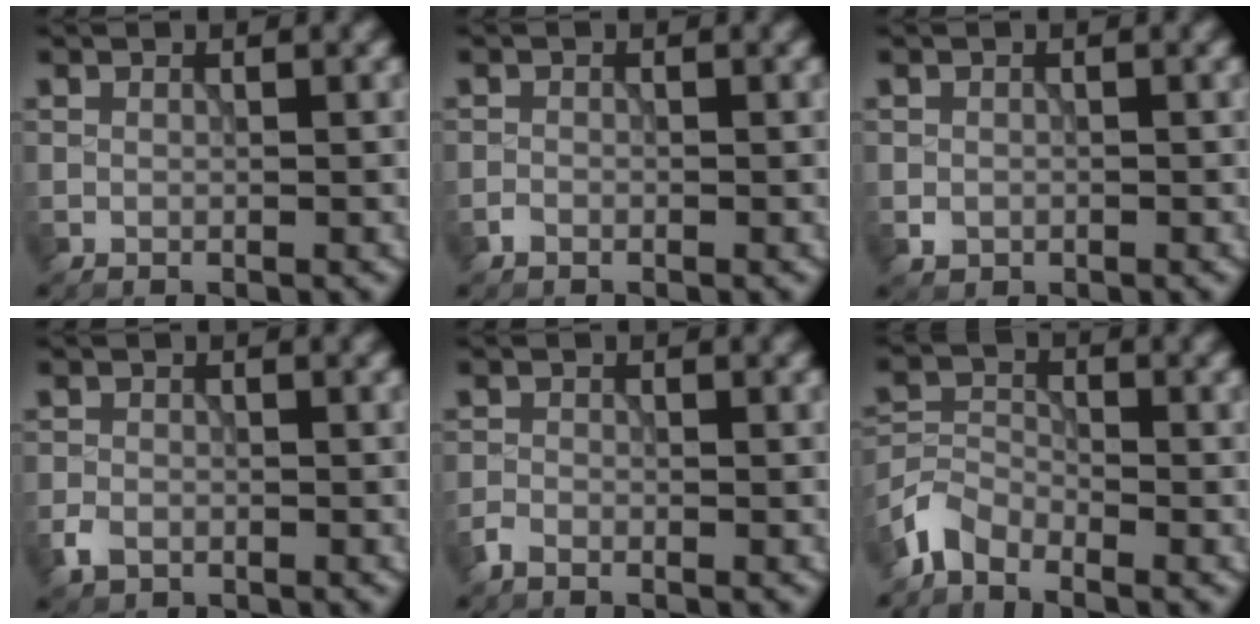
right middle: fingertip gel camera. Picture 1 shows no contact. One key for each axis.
{"total": 0.7, "fx": -0.5, "fy": 0.4, "fz": 0.2, "tx": -0.001, "ty": -0.001, "tz": -0.012}
{"total": 1.0, "fx": -0.3, "fy": 0.9, "fz": 0.3, "tx": -0.001, "ty": -0.004, "tz": -0.008}
{"total": 1.7, "fx": -1.0, "fy": 1.2, "fz": 0.8, "tx": -0.013, "ty": 0.000, "tz": -0.023}
{"total": 1.1, "fx": -1.0, "fy": 0.4, "fz": 0.4, "tx": -0.006, "ty": 0.001, "tz": -0.025}
{"total": 3.3, "fx": -2.8, "fy": 1.4, "fz": 1.1, "tx": -0.023, "ty": 0.002, "tz": -0.070}